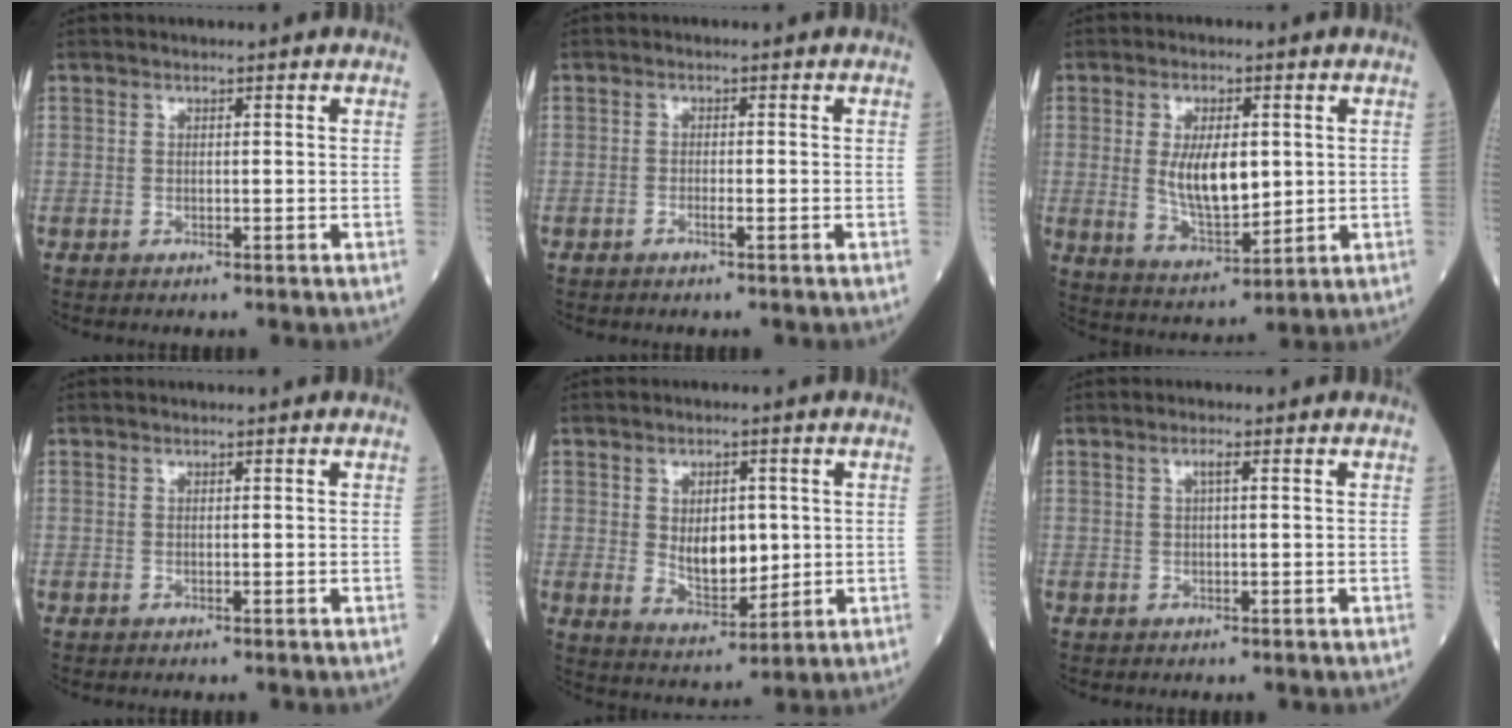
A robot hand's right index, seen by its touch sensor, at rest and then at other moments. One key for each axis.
{"total": 1.0, "fx": -0.6, "fy": -0.1, "fz": 0.7, "tx": -0.014, "ty": 0.001, "tz": -0.013}
{"total": 9.2, "fx": 1.0, "fy": 3.6, "fz": 8.4, "tx": -0.163, "ty": -0.009, "tz": 0.025}
{"total": 0.0}
{"total": 7.5, "fx": 0.6, "fy": 4.0, "fz": 6.3, "tx": -0.105, "ty": -0.005, "tz": 0.022}
{"total": 1.1, "fx": 0.3, "fy": 0.0, "fz": 1.1, "tx": -0.022, "ty": 0.003, "tz": 0.004}